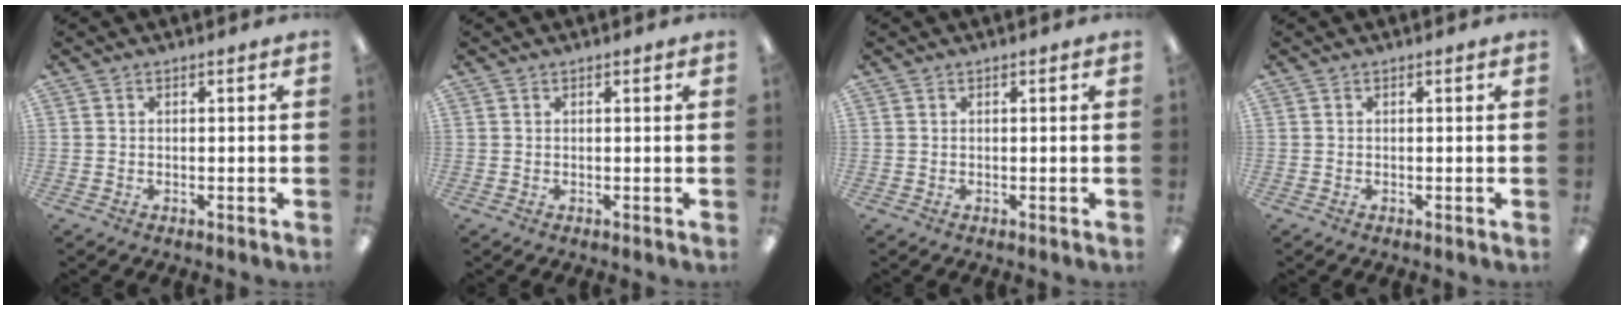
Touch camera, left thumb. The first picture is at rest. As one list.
[{"total": 0.0}, {"total": 0.0}, {"total": 0.0}]